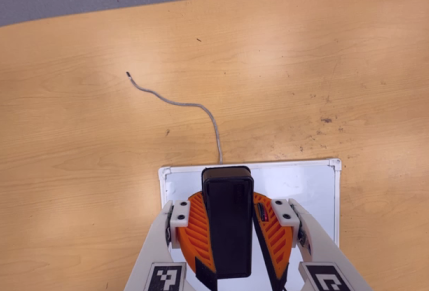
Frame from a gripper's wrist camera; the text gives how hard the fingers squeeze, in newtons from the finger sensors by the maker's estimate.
{"total": 10.1, "left": 9.8, "right": 10.4}